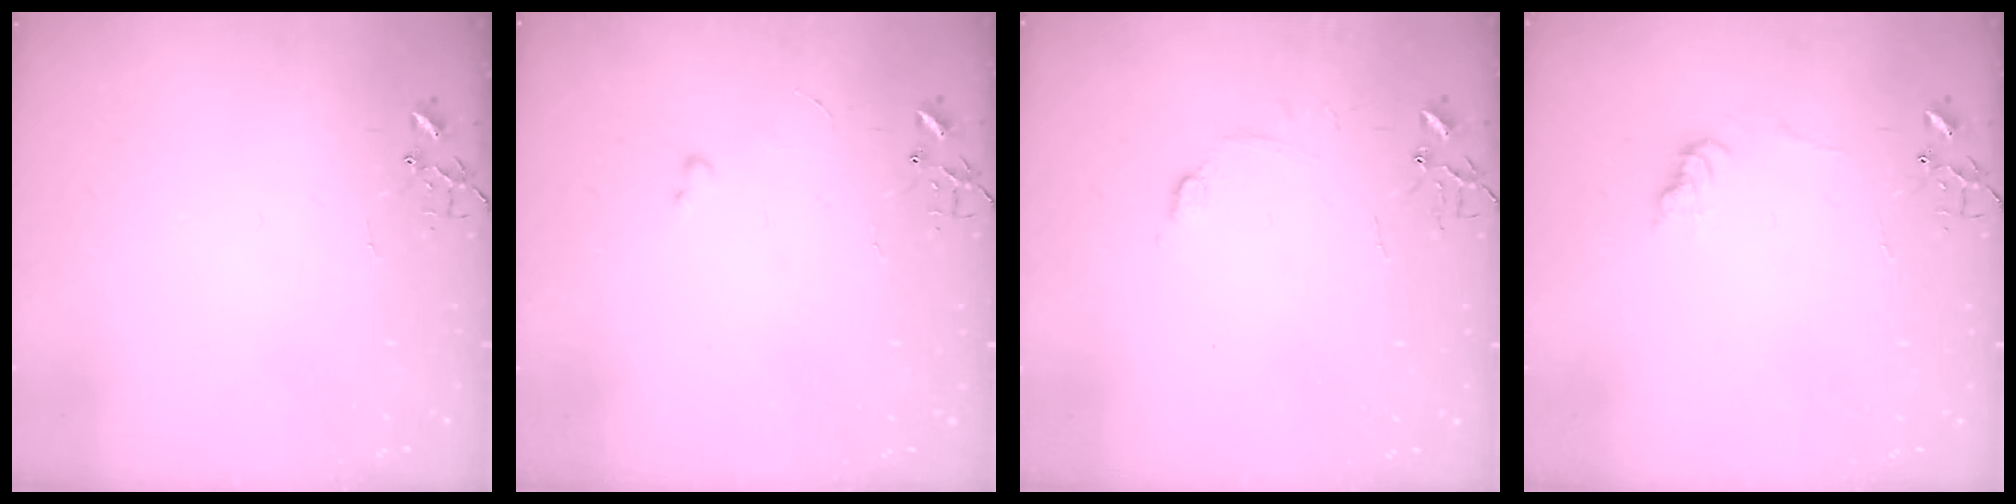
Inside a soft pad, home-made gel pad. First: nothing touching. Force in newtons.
{"total": 2.4, "press": 2.3, "slide": 0.4}
{"total": 6.1, "press": 6.1, "slide": 0.7}
{"total": 7.3, "press": 7.3, "slide": 0.3}